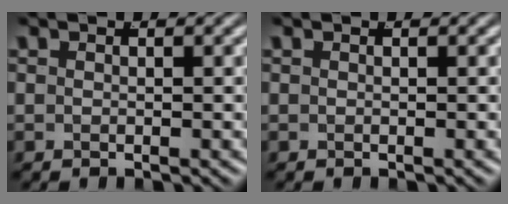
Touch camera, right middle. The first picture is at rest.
{"total": 0.0}